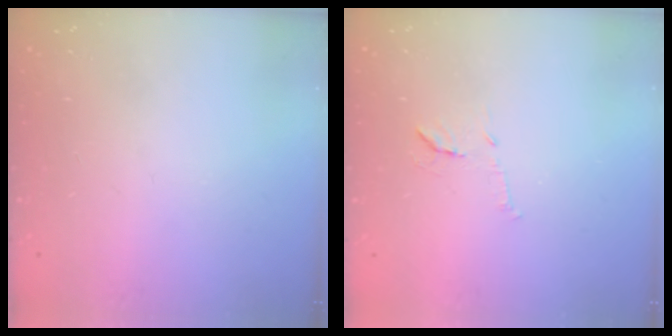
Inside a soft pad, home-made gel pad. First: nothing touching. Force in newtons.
{"total": 9.1, "press": 9.1, "slide": 0.4}